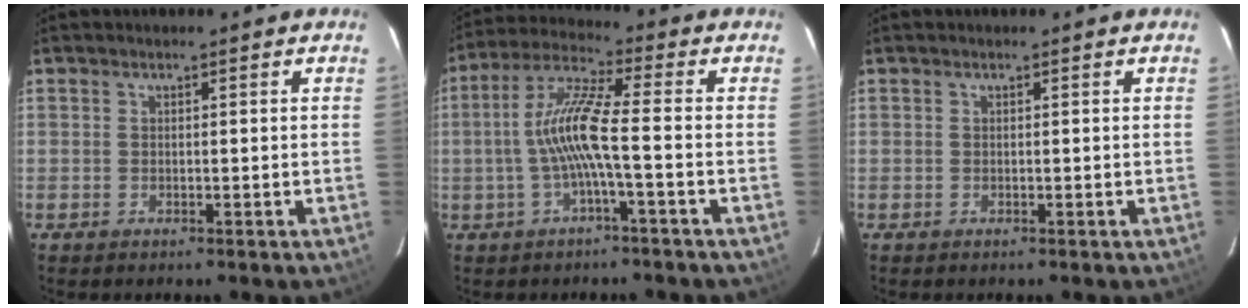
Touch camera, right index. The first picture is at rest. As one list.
[{"total": 9.1, "force": [-1.9, 0.2, 8.9], "torque": [-0.193, 0.012, -0.036]}, {"total": 0.0}]